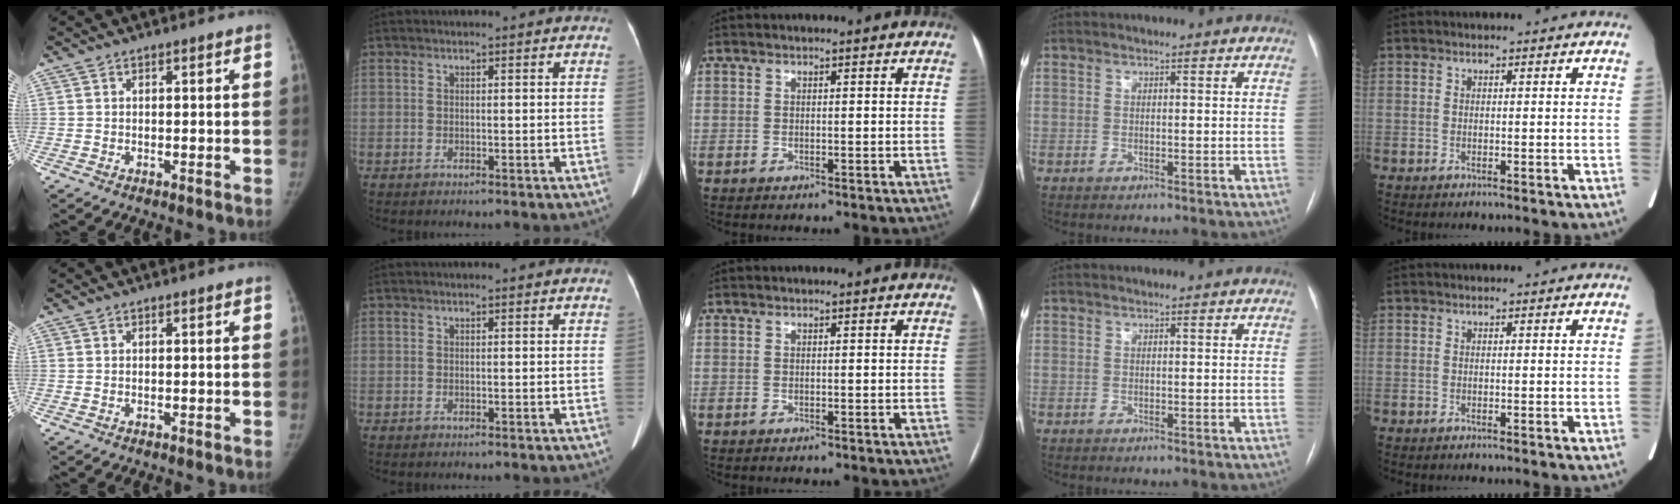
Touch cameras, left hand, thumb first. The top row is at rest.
{}